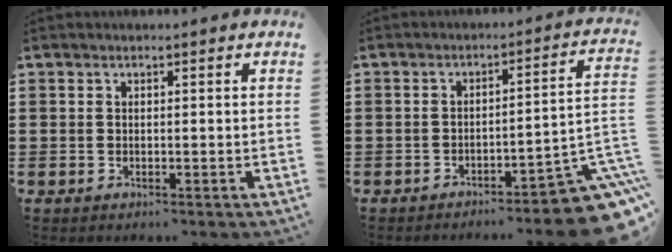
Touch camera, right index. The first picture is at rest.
{"total": 7.1, "force": [-4.9, 0.7, 5.0], "torque": [-0.059, -0.015, -0.093]}